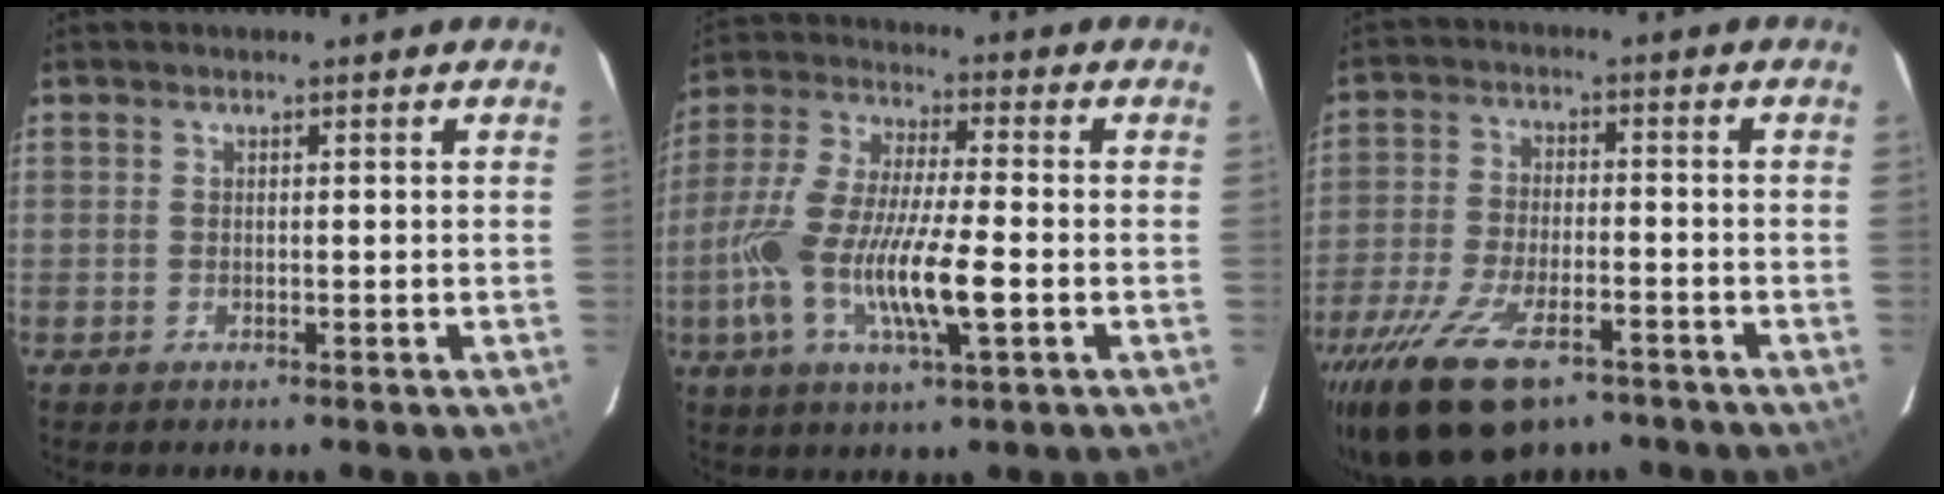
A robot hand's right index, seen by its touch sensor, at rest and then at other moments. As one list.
[{"total": 15.7, "force": [-4.2, 3.3, 14.7], "torque": [-0.300, -0.012, -0.081]}, {"total": 16.8, "force": [-11.2, 7.1, 10.4], "torque": [-0.224, -0.038, -0.197]}]